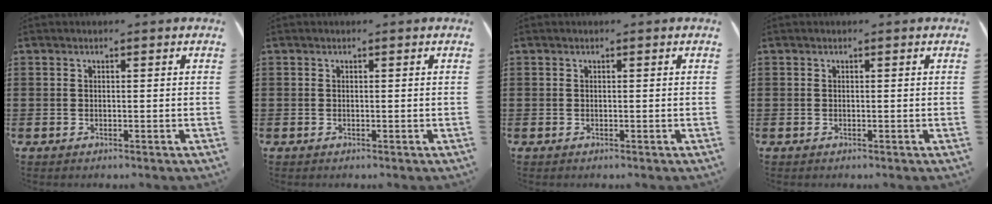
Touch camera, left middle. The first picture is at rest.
{"total": 0.0}
{"total": 0.0}
{"total": 0.0}